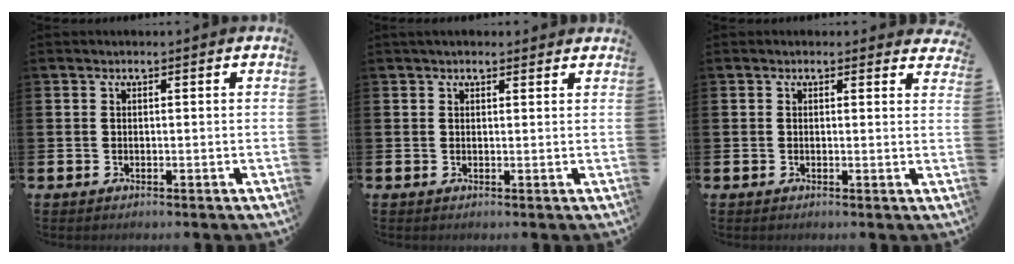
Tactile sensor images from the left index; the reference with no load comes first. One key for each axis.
{"total": 1.3, "fx": 1.2, "fy": 0.4, "fz": 0.3, "tx": 0.005, "ty": 0.000, "tz": 0.018}
{"total": 1.0, "fx": 0.9, "fy": 0.4, "fz": 0.0, "tx": 0.003, "ty": 0.000, "tz": 0.015}